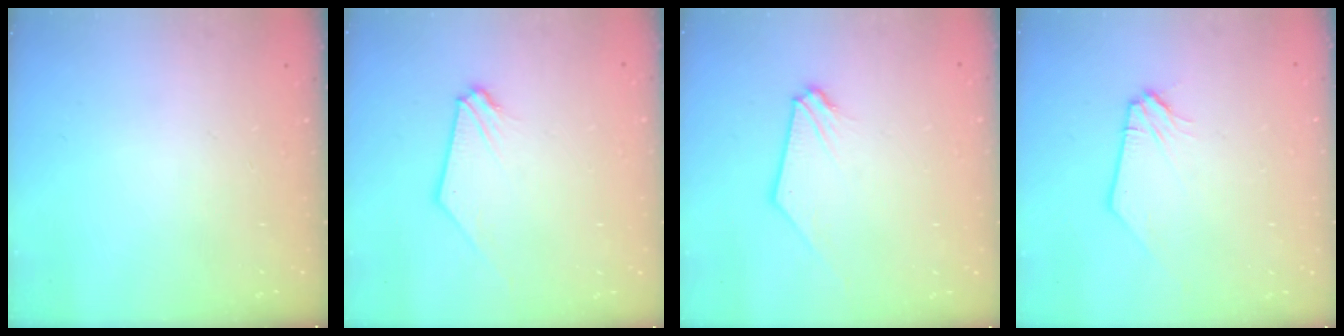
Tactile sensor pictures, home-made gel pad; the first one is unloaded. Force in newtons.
{"total": 0.7, "press": 0.7, "slide": 0.1}
{"total": 0.7, "press": 0.7, "slide": 0.1}
{"total": 0.0}